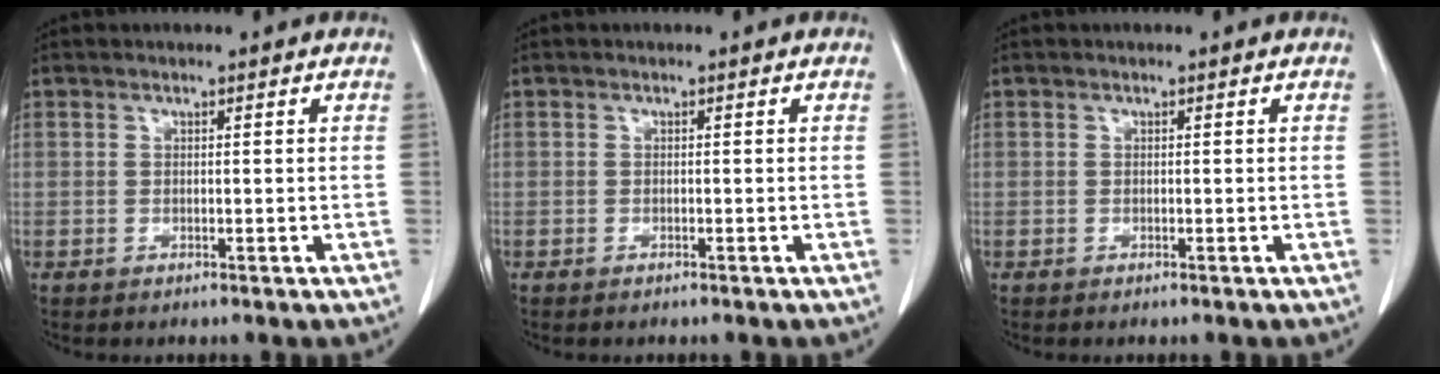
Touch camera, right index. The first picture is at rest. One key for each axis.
{"total": 0.0}
{"total": 0.0}